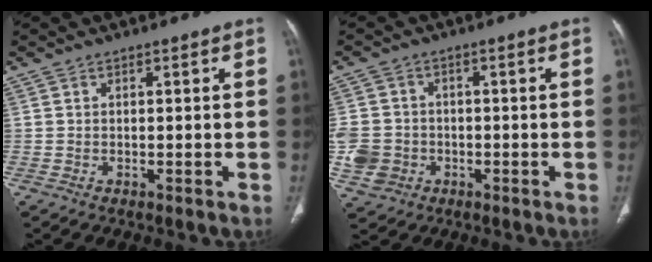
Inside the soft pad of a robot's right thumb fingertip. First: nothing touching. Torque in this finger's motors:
{"motor_torque": [-0.16, 0.01, 0.64, -0.83, 0.22]}